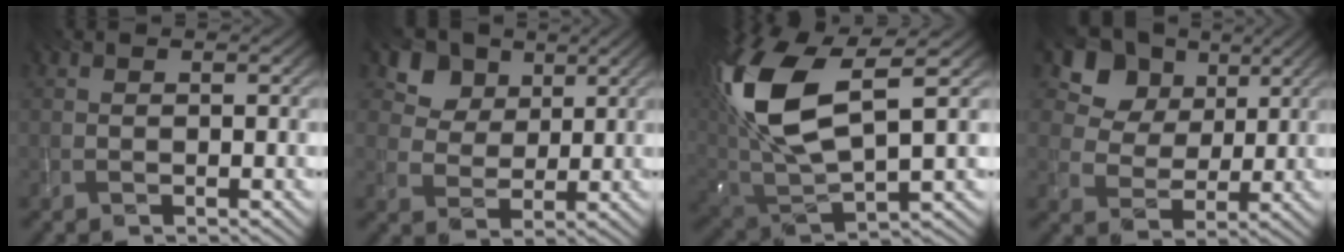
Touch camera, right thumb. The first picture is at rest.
{"total": 7.0, "force": [4.1, 4.9, 2.7], "torque": [-0.069, -0.016, 0.082]}
{"total": 15.6, "force": [4.8, 7.3, 12.9], "torque": [-0.312, 0.015, 0.099]}
{"total": 11.7, "force": [6.4, 8.3, 5.2], "torque": [-0.144, 0.000, 0.135]}